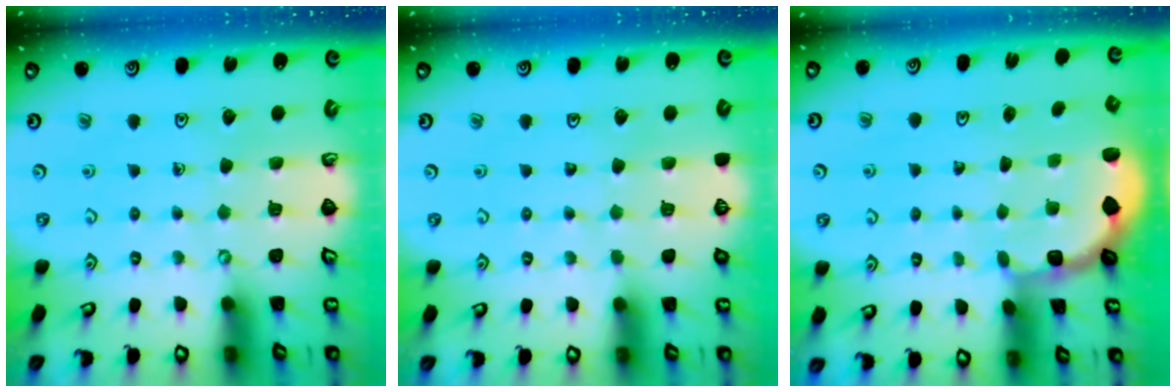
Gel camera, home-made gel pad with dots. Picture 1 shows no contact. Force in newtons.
{"total": 0.0}
{"total": 1.8, "press": 1.7, "slide": 0.7}